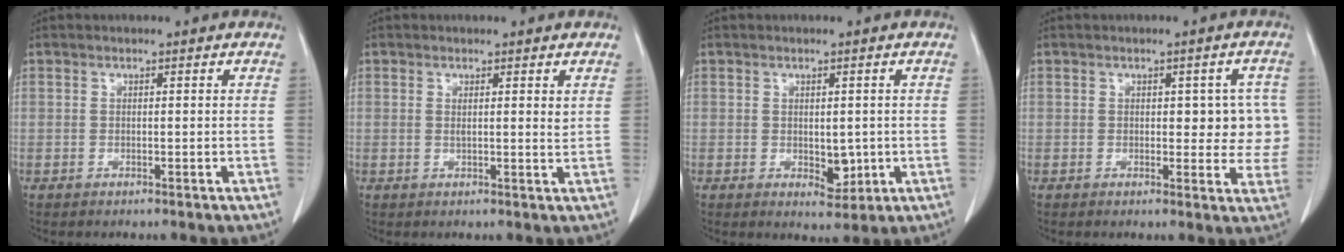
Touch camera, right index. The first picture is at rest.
{"total": 1.8, "force": [0.8, 0.2, 1.6], "torque": [-0.030, -0.004, 0.012]}
{"total": 3.2, "force": [-0.4, 1.9, 2.5], "torque": [-0.034, -0.006, 0.006]}
{"total": 5.7, "force": [0.5, 3.0, 4.8], "torque": [-0.035, 0.016, 0.007]}